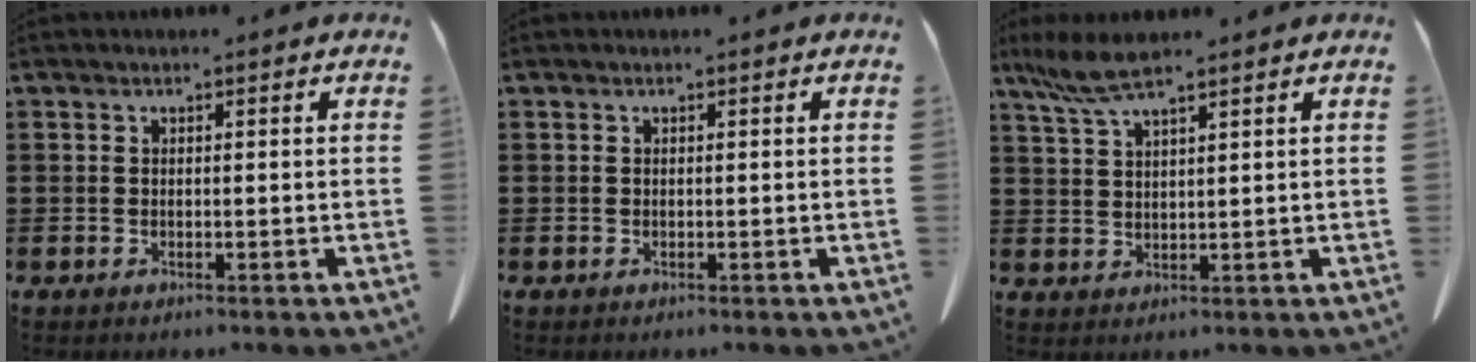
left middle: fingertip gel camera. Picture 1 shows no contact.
{"total": 0.0}
{"total": 5.5, "force": [4.0, 0.8, 3.7], "torque": [-0.091, -0.006, 0.071]}